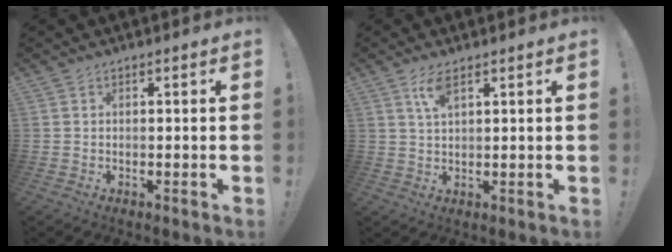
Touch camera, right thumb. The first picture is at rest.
{"total": 4.5, "force": [2.5, 1.3, 3.5], "torque": [-0.062, -0.007, 0.041]}